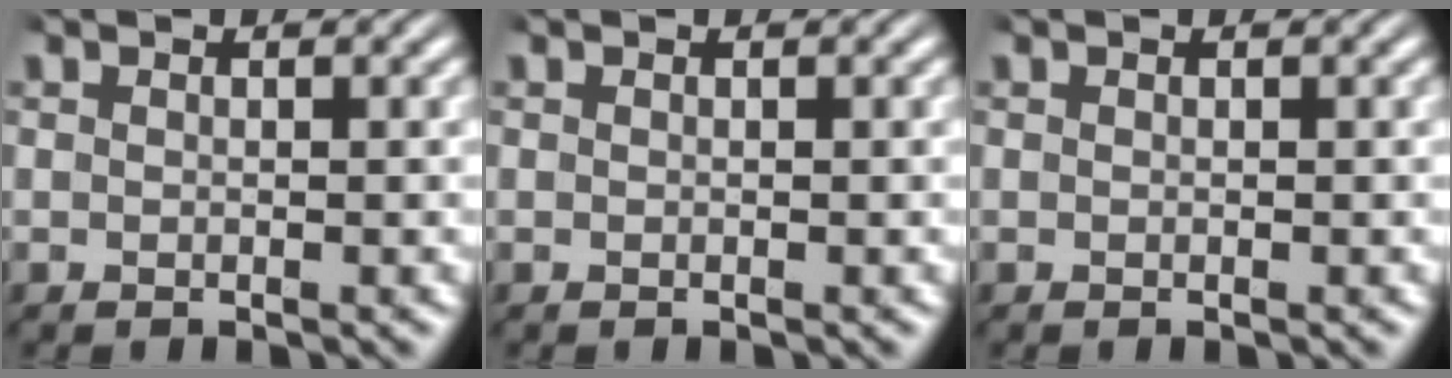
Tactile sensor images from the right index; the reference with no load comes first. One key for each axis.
{"total": 0.0}
{"total": 0.0}